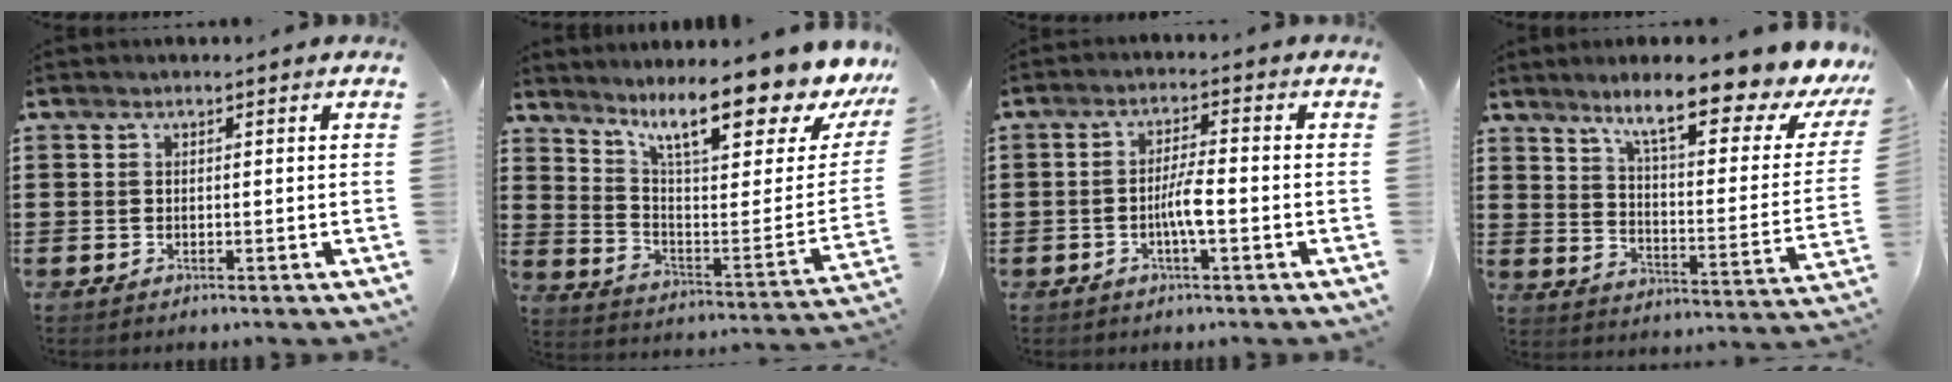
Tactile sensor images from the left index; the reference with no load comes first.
{"total": 12.5, "force": [9.5, 1.8, 7.9], "torque": [-0.146, -0.071, 0.153]}
{"total": 4.4, "force": [-1.4, 0.7, 4.1], "torque": [-0.087, 0.000, -0.032]}
{"total": 11.4, "force": [8.5, 0.4, 7.6], "torque": [-0.143, -0.058, 0.130]}